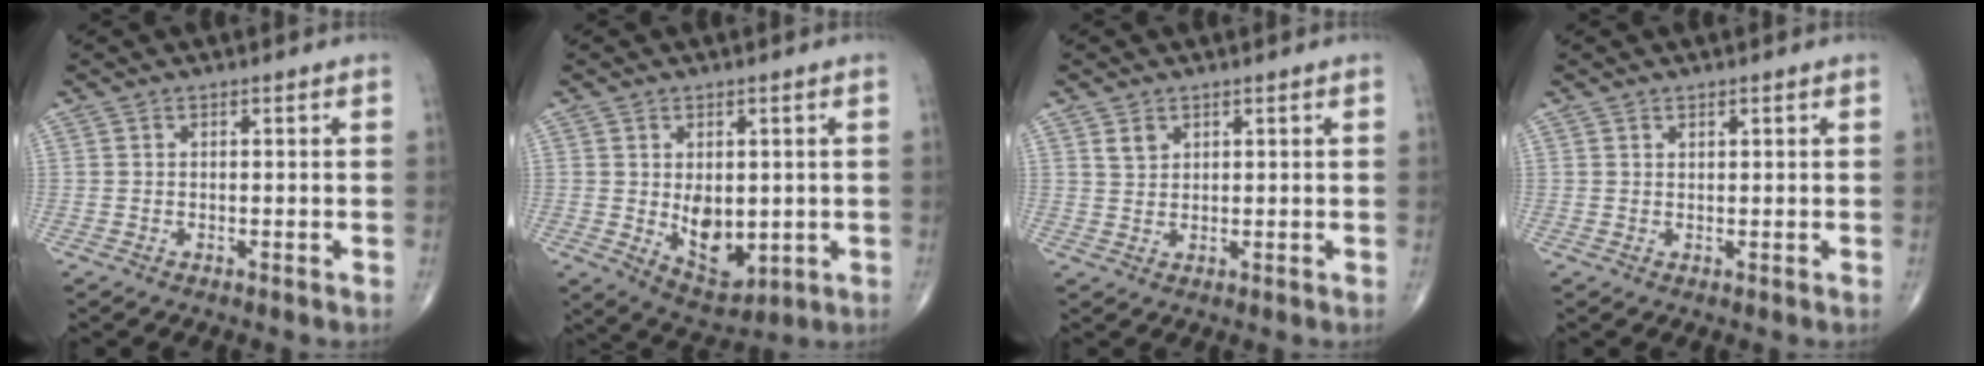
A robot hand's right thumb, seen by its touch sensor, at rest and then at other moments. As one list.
[{"total": 9.4, "force": [-0.5, 5.9, 7.3], "torque": [-0.083, -0.016, 0.014]}, {"total": 2.2, "force": [1.3, 1.5, 0.9], "torque": [-0.009, -0.008, 0.027]}, {"total": 0.7, "force": [0.5, 0.3, 0.4], "torque": [-0.003, -0.004, 0.008]}]